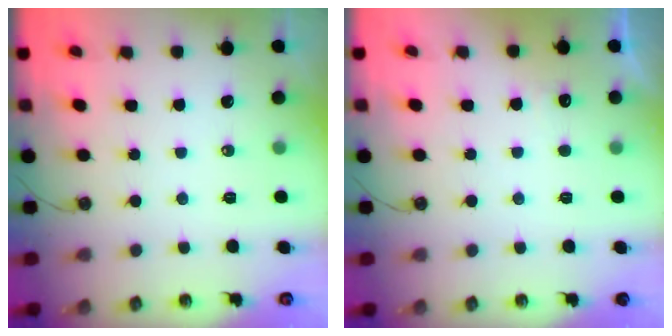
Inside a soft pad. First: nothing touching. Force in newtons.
{"total": 4.7, "press": 4.5, "slide": 1.1}